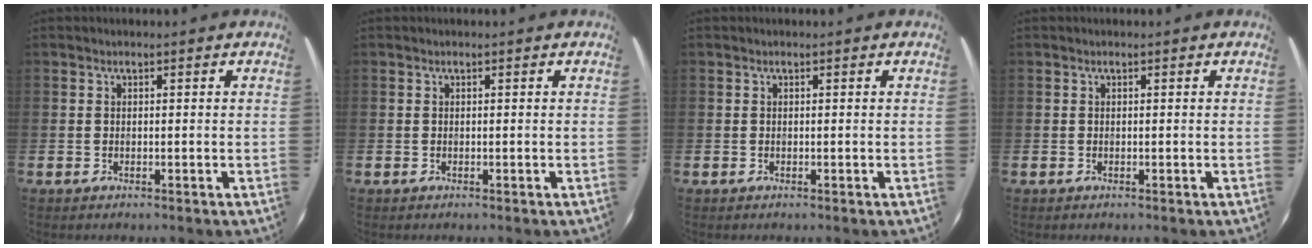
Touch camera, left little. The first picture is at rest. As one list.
[{"total": 0.0}, {"total": 0.0}, {"total": 0.0}]